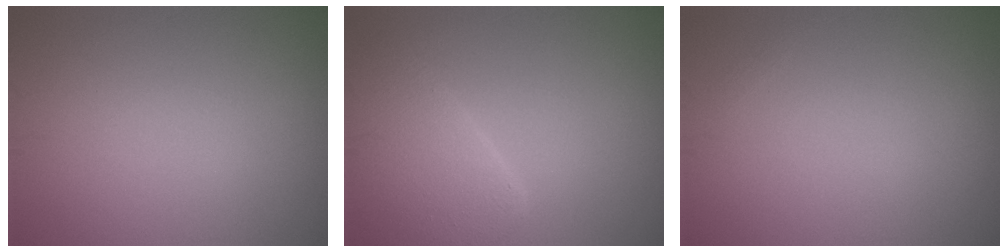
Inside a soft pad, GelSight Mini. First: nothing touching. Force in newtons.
{"total": 4.2, "press": 4.1, "slide": 0.4}
{"total": 0.0}